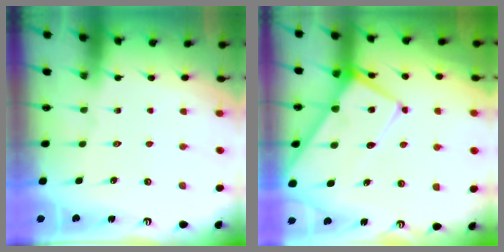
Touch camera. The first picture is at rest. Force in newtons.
{"total": 14.0, "press": 13.9, "slide": 1.5}